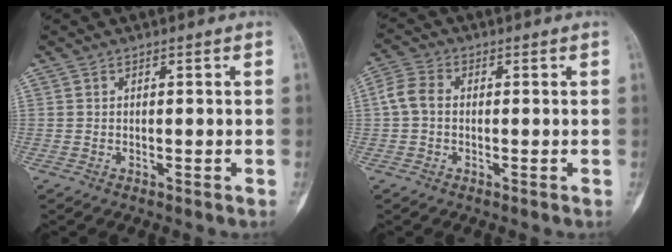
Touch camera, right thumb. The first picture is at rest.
{"total": 4.6, "force": [-0.1, 3.3, 3.2], "torque": [-0.069, 0.013, -0.010]}